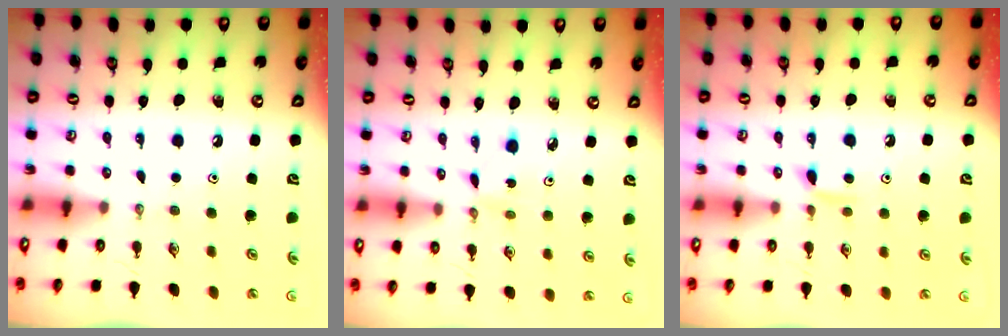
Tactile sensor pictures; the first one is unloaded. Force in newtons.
{"total": 1.2, "press": 1.2, "slide": 0.1}
{"total": 5.1, "press": 5.0, "slide": 0.7}